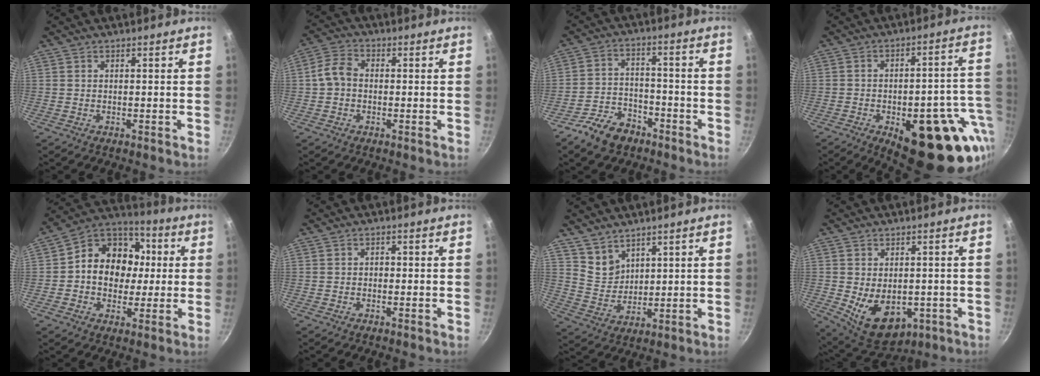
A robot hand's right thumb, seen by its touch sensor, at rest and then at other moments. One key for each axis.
{"total": 5.2, "fx": -0.4, "fy": 4.0, "fz": 3.2, "tx": -0.056, "ty": 0.018, "tz": -0.019}
{"total": 8.8, "fx": -5.9, "fy": 5.3, "fz": 3.6, "tx": -0.049, "ty": 0.054, "tz": -0.105}
{"total": 25.4, "fx": -8.9, "fy": 11.2, "fz": 21.0, "tx": -0.204, "ty": 0.018, "tz": -0.106}
{"total": 15.9, "fx": 1.0, "fy": 13.2, "fz": 8.9, "tx": -0.106, "ty": 0.026, "tz": -0.002}
{"total": 1.1, "fx": -0.2, "fy": 0.9, "fz": 0.6, "tx": -0.008, "ty": 0.005, "tz": -0.005}
{"total": 5.9, "fx": 4.5, "fy": 3.6, "fz": 1.4, "tx": -0.008, "ty": -0.026, "tz": 0.098}
{"total": 11.5, "fx": -2.0, "fy": 7.8, "fz": 8.2, "tx": -0.099, "ty": -0.011, "tz": -0.004}